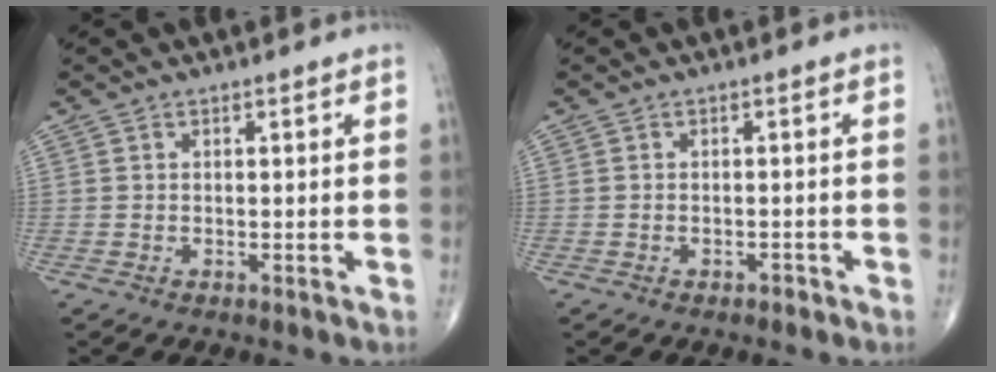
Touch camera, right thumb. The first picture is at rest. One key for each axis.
{"total": 1.0, "fx": -0.7, "fy": 0.6, "fz": 0.4, "tx": -0.009, "ty": 0.006, "tz": -0.010}